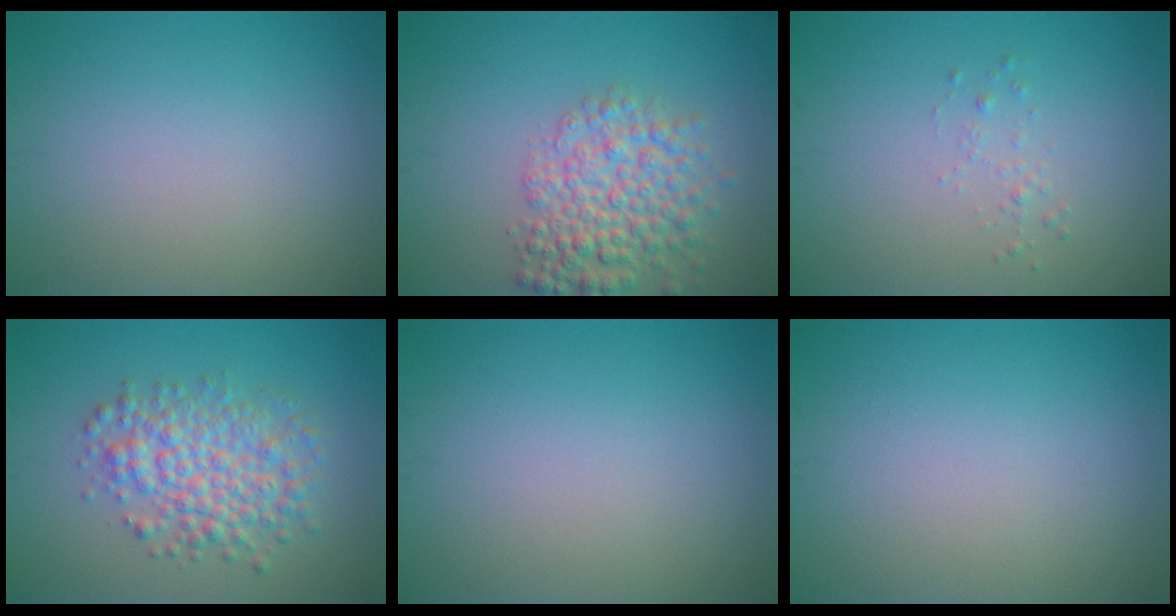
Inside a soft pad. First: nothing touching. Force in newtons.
{"total": 5.5, "press": 5.5, "slide": 0.2}
{"total": 0.8, "press": 0.8, "slide": 0.0}
{"total": 5.2, "press": 5.2, "slide": 0.1}
{"total": 0.0}
{"total": 0.0}